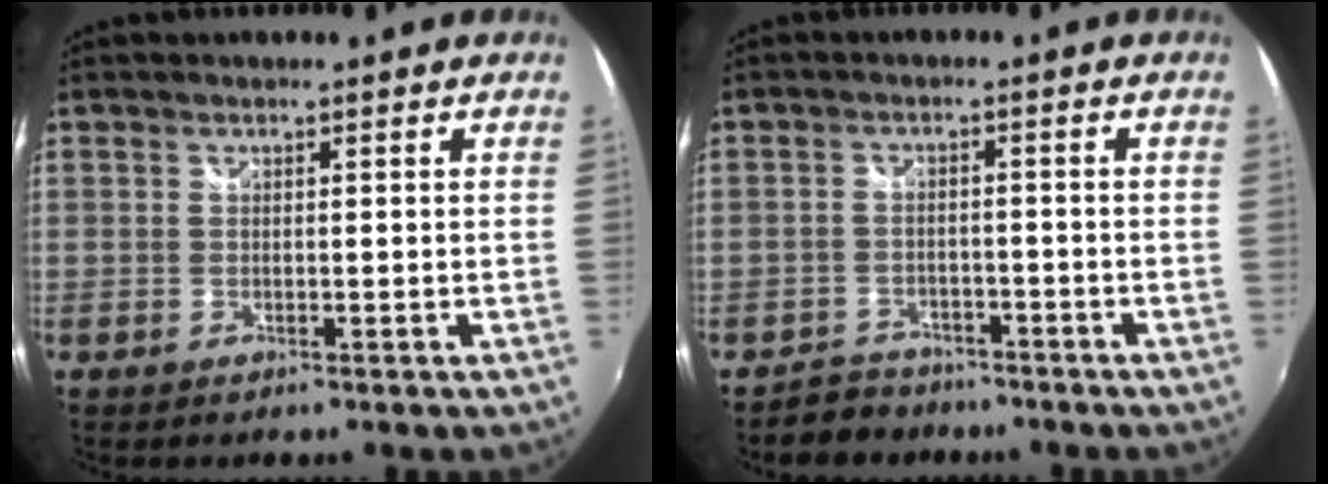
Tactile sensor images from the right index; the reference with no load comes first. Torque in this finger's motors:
{"motor_torque": [-1.89, -0.15, -0.71, -0.21]}